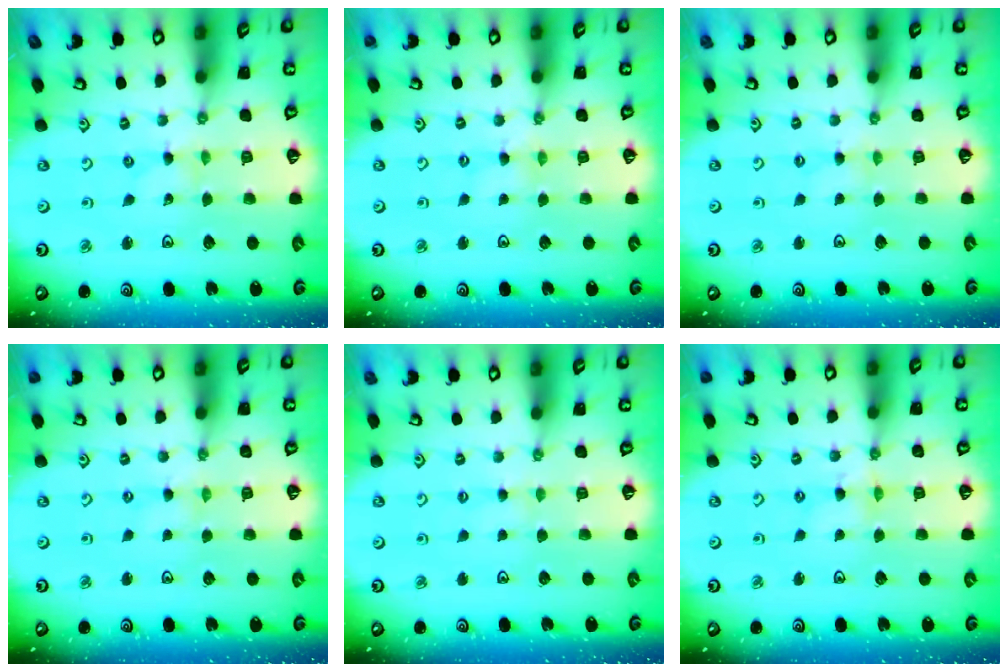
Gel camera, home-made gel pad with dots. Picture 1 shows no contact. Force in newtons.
{"total": 2.4, "press": 2.3, "slide": 0.4}
{"total": 1.3, "press": 1.3, "slide": 0.3}
{"total": 1.1, "press": 1.0, "slide": 0.4}
{"total": 1.9, "press": 1.9, "slide": 0.3}
{"total": 2.3, "press": 2.3, "slide": 0.3}